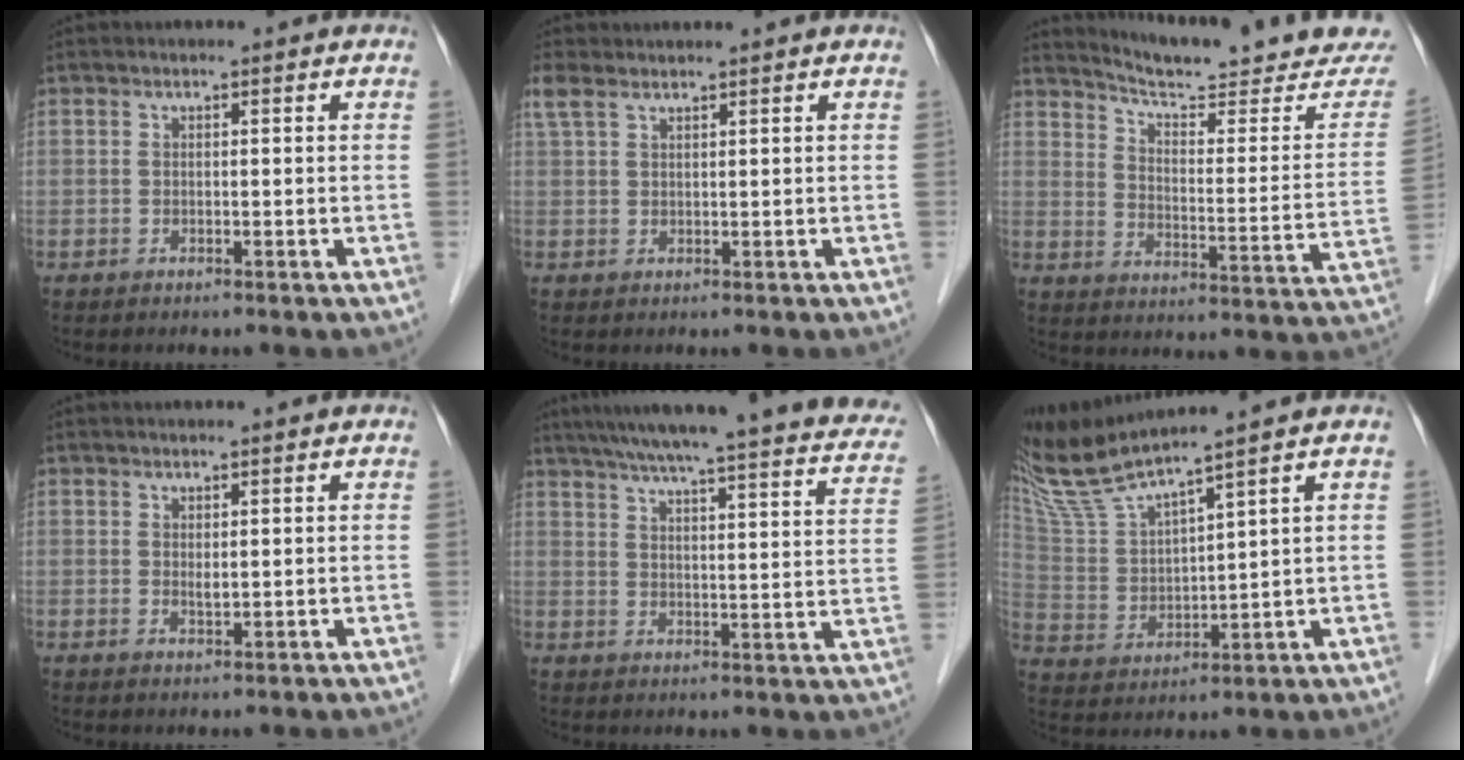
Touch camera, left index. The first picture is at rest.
{"total": 2.9, "force": [2.5, 0.8, 1.2], "torque": [-0.036, 0.026, 0.055]}
{"total": 18.9, "force": [17.8, 1.1, 6.4], "torque": [-0.088, -0.070, 0.231]}
{"total": 1.2, "force": [0.5, 0.3, 1.1], "torque": [-0.022, -0.002, 0.010]}
{"total": 30.2, "force": [26.5, 2.9, 14.2], "torque": [-0.209, -0.039, 0.318]}
{"total": 12.1, "force": [10.7, -1.2, 5.5], "torque": [-0.126, 0.002, 0.214]}